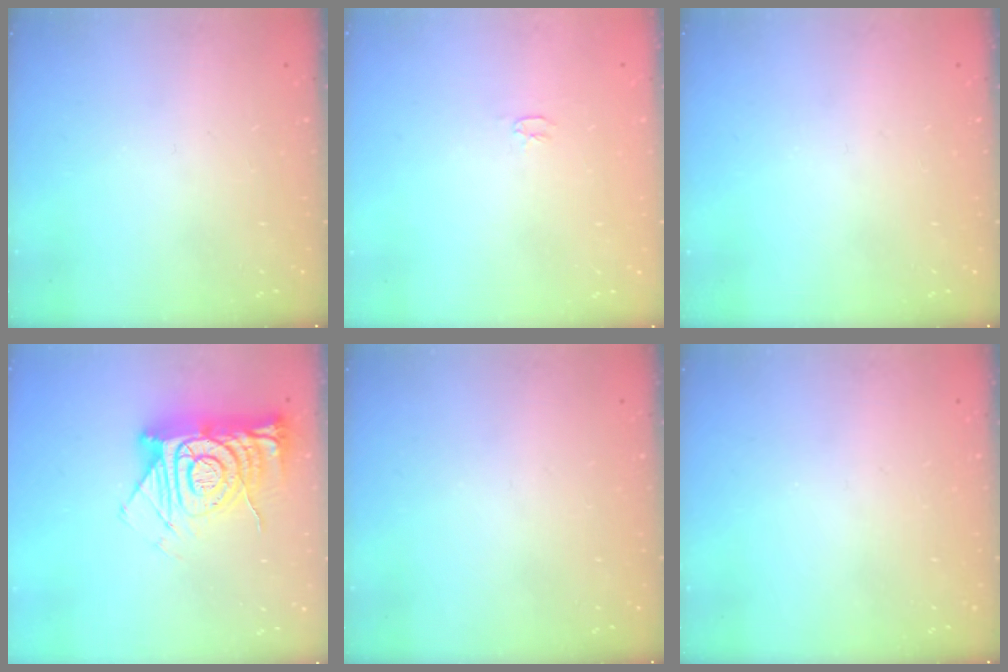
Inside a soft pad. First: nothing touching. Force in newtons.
{"total": 2.5, "press": 2.5, "slide": 0.3}
{"total": 0.0}
{"total": 16.4, "press": 16.4, "slide": 1.4}
{"total": 0.0}
{"total": 0.0}